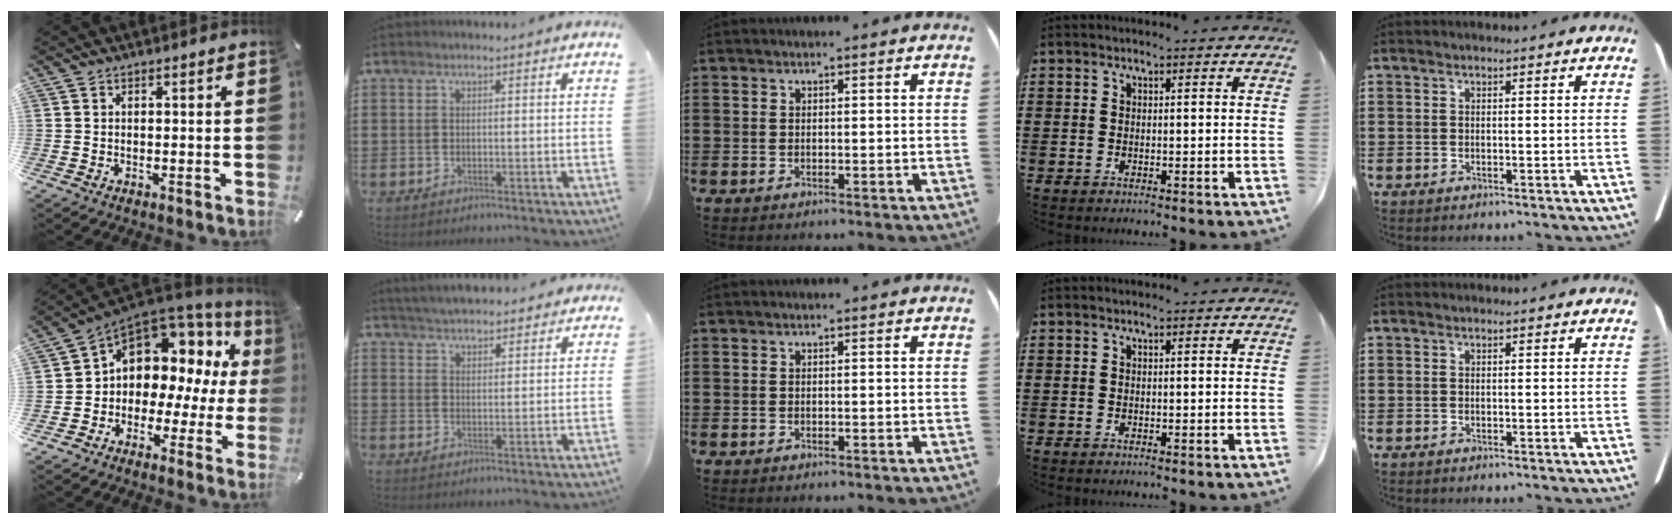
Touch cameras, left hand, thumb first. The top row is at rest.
{"thumb": {"total": 9.4, "force": [4.1, 7.5, 4.0], "torque": [-0.074, -0.046, 0.073]}, "index": {"total": 3.9, "force": [3.9, 0.2, 0.5], "torque": [-0.020, -0.013, 0.072]}}